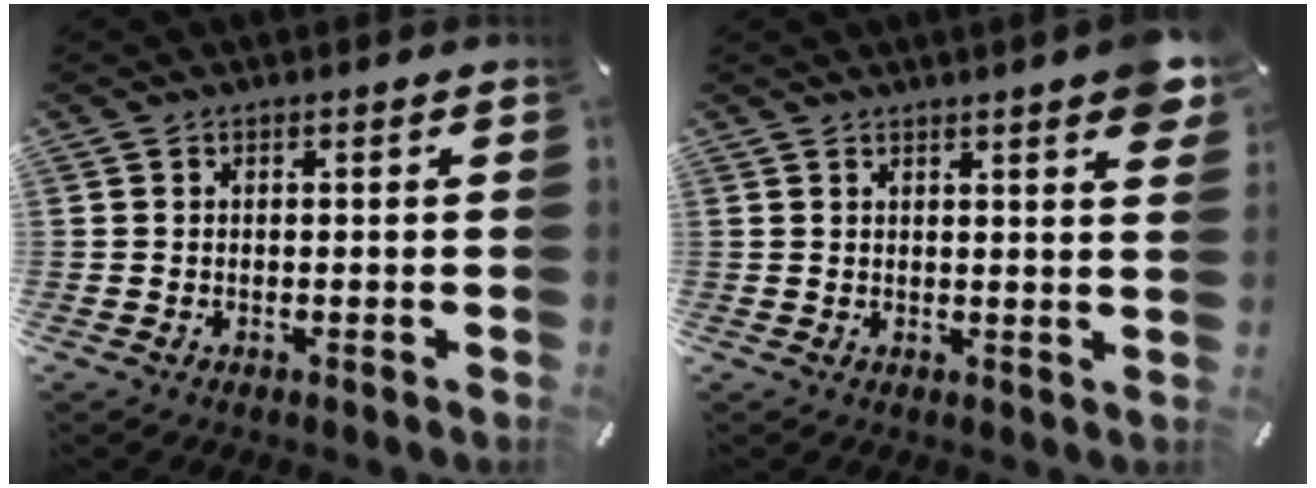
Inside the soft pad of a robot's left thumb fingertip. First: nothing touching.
{"total": 4.3, "force": [2.8, 0.5, 3.3], "torque": [-0.044, -0.018, 0.044]}